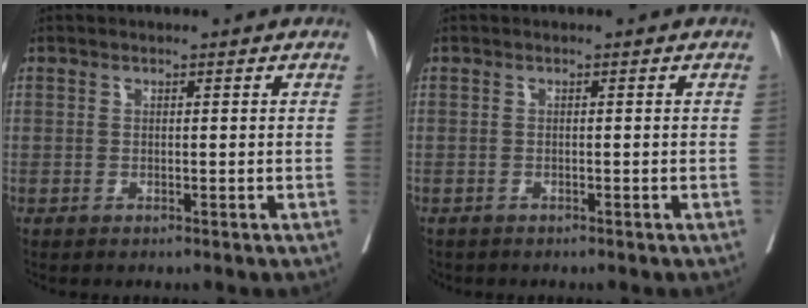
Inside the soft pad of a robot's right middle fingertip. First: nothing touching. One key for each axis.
{"total": 1.5, "fx": -1.2, "fy": 0.8, "fz": 0.3, "tx": -0.013, "ty": -0.003, "tz": -0.019}